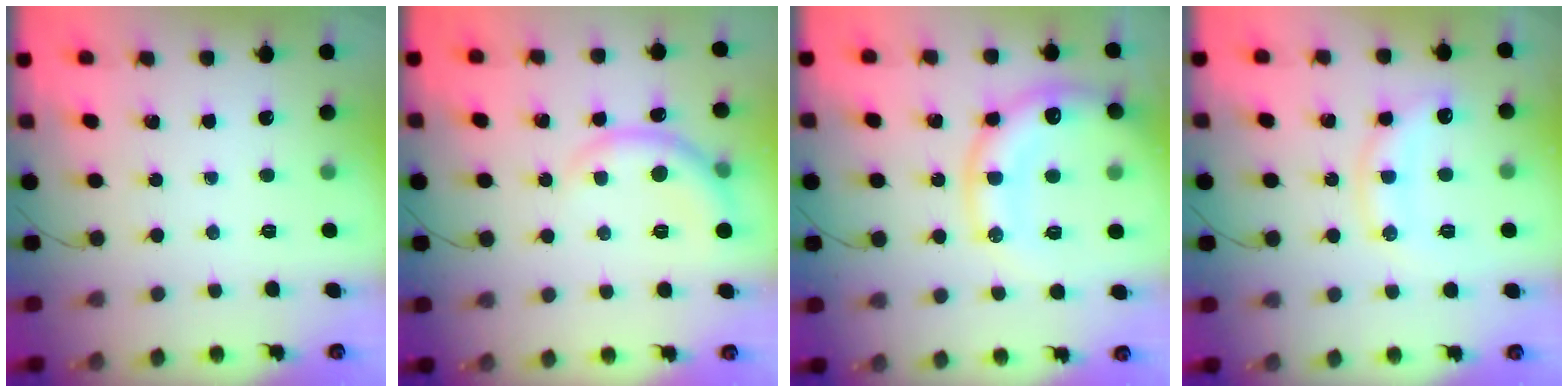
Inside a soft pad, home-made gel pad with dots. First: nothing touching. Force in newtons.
{"total": 6.4, "press": 6.3, "slide": 0.8}
{"total": 20.1, "press": 19.8, "slide": 3.5}
{"total": 12.5, "press": 12.5, "slide": 0.6}